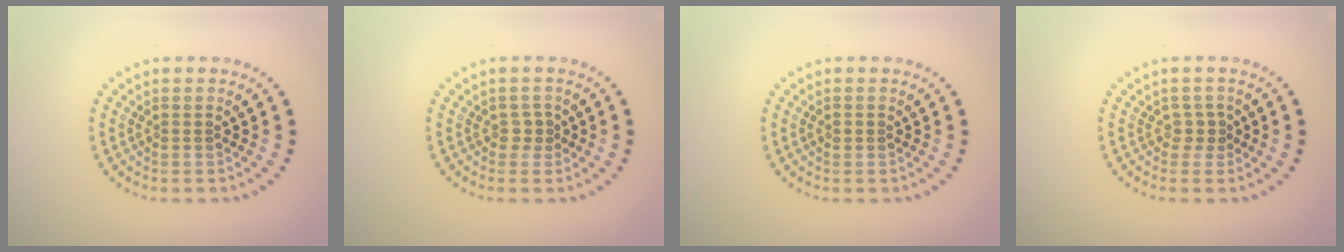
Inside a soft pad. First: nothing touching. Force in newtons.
{"total": 1.0, "press": 0.9, "slide": 0.6}
{"total": 0.6, "press": 0.6, "slide": 0.2}
{"total": 1.4, "press": 1.0, "slide": 1.0}